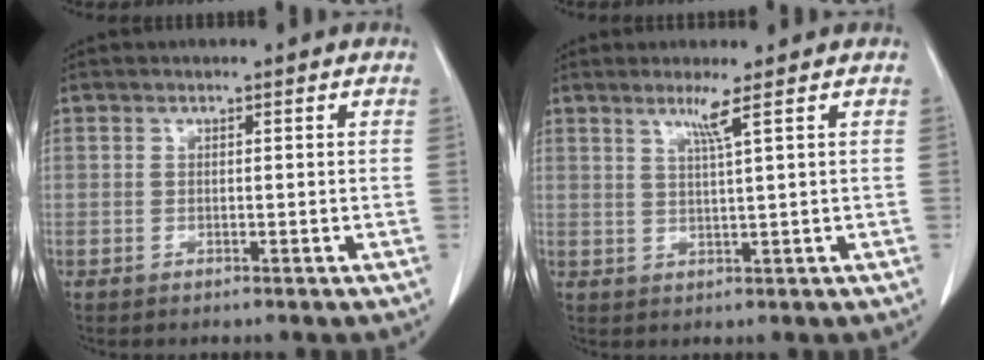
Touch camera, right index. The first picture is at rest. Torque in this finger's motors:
{"motor_torque": [0.31, 0.21, 0.05, 0.03]}